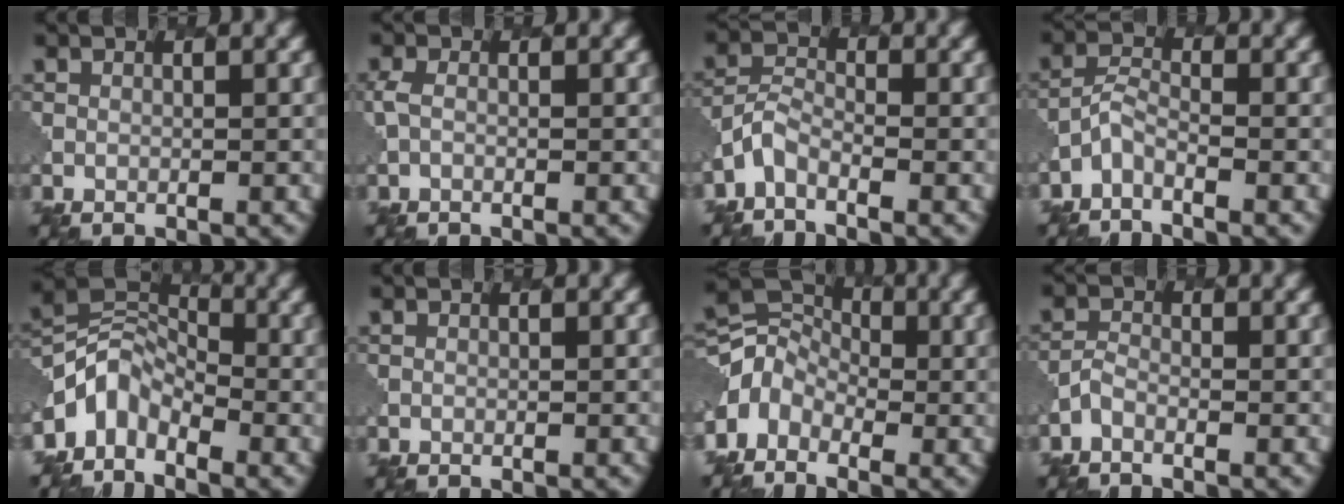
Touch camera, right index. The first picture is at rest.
{"total": 1.1, "force": [-0.4, 0.5, 0.9], "torque": [-0.027, -0.004, -0.012]}
{"total": 2.1, "force": [-1.7, 0.8, 0.9], "torque": [-0.024, -0.001, -0.046]}
{"total": 1.7, "force": [-1.5, 0.5, 0.7], "torque": [-0.020, 0.001, -0.038]}
{"total": 4.1, "force": [-2.8, 2.6, 1.6], "torque": [-0.022, 0.002, -0.066]}
{"total": 0.0}
{"total": 4.3, "force": [-2.0, 3.3, 1.9], "torque": [-0.039, 0.004, -0.045]}
{"total": 0.9, "force": [-0.7, 0.4, 0.3], "torque": [-0.012, -0.002, -0.022]}